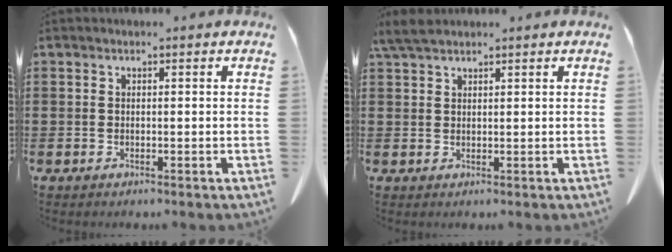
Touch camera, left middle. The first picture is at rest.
{"total": 3.2, "force": [2.5, 0.9, 1.8], "torque": [-0.042, 0.005, 0.047]}